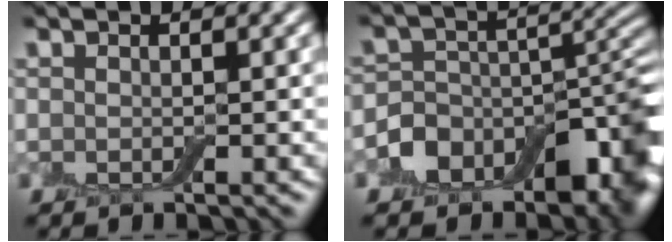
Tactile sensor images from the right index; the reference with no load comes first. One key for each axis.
{"total": 10.2, "fx": -5.8, "fy": 6.1, "fz": 5.6, "tx": -0.083, "ty": -0.002, "tz": -0.105}